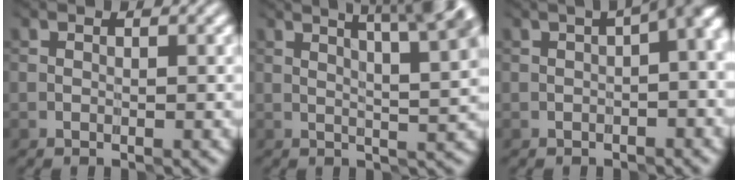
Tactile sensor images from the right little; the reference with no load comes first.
{"total": 7.9, "force": [3.6, 2.2, 6.6], "torque": [-0.059, 0.028, 0.038]}
{"total": 5.2, "force": [0.1, 2.2, 4.7], "torque": [-0.054, 0.017, 0.001]}